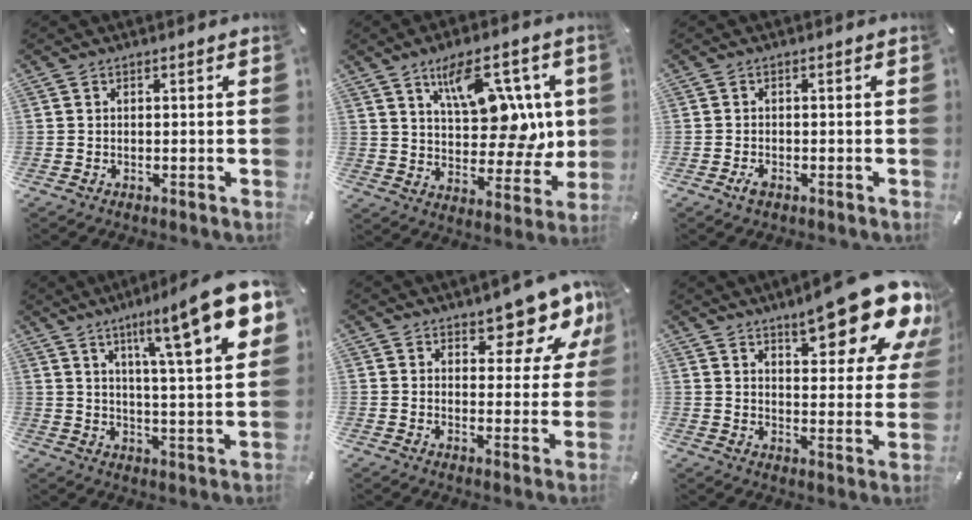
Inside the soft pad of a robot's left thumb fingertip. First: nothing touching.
{"total": 15.6, "force": [6.9, 8.5, 11.2], "torque": [-0.157, -0.032, 0.123]}
{"total": 1.6, "force": [-0.7, 0.7, 1.2], "torque": [-0.031, -0.002, -0.015]}
{"total": 17.1, "force": [9.7, 2.3, 13.9], "torque": [-0.211, -0.060, 0.137]}
{"total": 10.6, "force": [8.6, 4.3, 4.5], "torque": [-0.038, -0.075, 0.147]}
{"total": 18.2, "force": [12.7, 6.3, 11.3], "torque": [-0.146, -0.095, 0.211]}